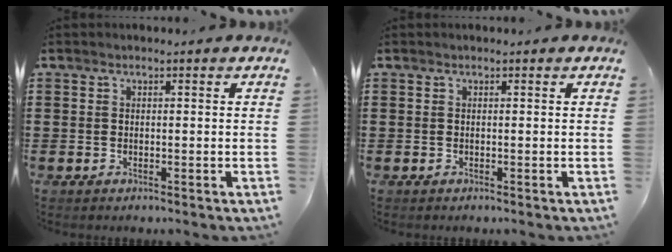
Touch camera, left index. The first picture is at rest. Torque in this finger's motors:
{"motor_torque": [-0.06, -0.02, 0.00, 0.00]}